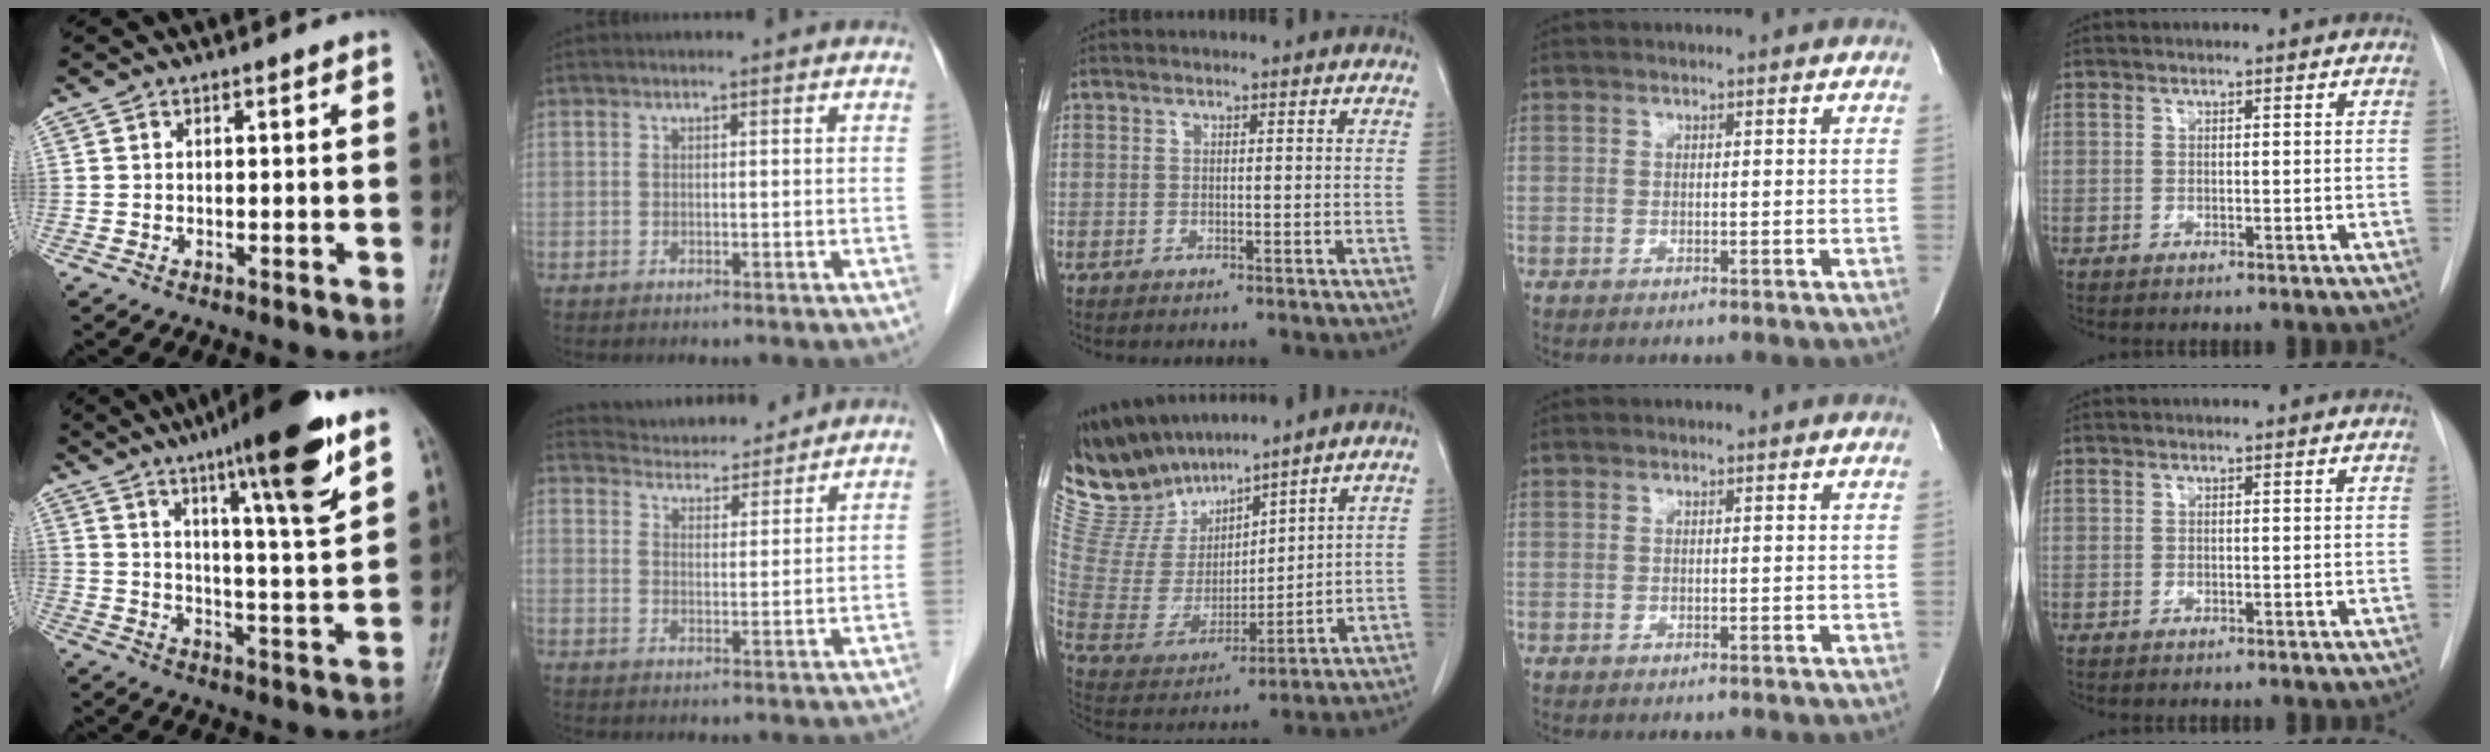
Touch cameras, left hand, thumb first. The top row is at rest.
{"thumb": {"total": 17.6, "force": [10.4, 2.1, 14.0], "torque": [-0.200, -0.049, 0.158]}, "index": {"total": 10.3, "force": [9.9, 1.7, 2.0], "torque": [-0.036, 0.014, 0.150]}, "middle": {"total": 13.8, "force": [13.0, 3.4, 3.2], "torque": [-0.090, 0.008, 0.275]}}